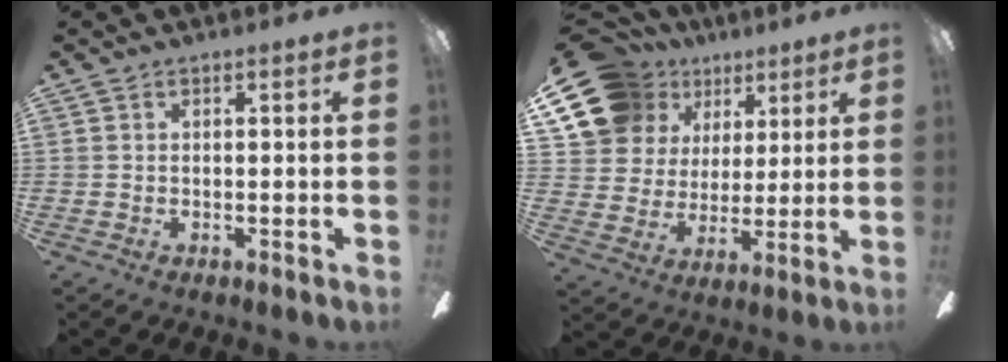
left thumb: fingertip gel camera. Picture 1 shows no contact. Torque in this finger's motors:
{"motor_torque": [2.58, 2.43, 1.33, -1.43, 0.68]}